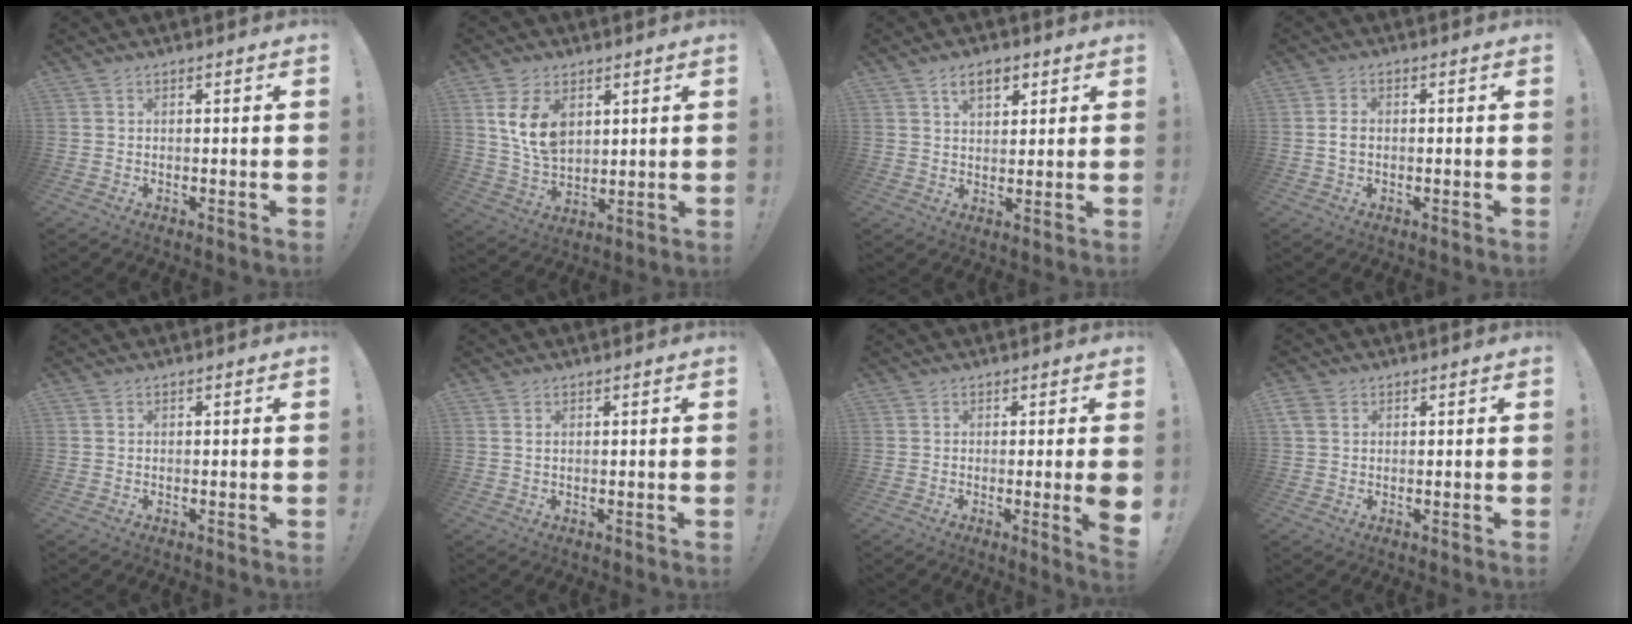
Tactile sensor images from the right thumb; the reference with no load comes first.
{"total": 11.2, "force": [4.5, 7.5, 7.0], "torque": [-0.134, -0.012, 0.089]}
{"total": 5.7, "force": [3.0, 3.2, 3.6], "torque": [-0.048, -0.005, 0.051]}
{"total": 2.3, "force": [-0.1, 1.6, 1.6], "torque": [-0.021, 0.006, -0.004]}
{"total": 0.0}
{"total": 0.7, "force": [0.4, 0.4, 0.4], "torque": [-0.009, 0.001, 0.008]}
{"total": 5.0, "force": [-0.4, -0.2, 5.0], "torque": [-0.071, -0.011, -0.002]}
{"total": 3.9, "force": [1.5, 3.2, 1.7], "torque": [-0.028, 0.001, 0.031]}